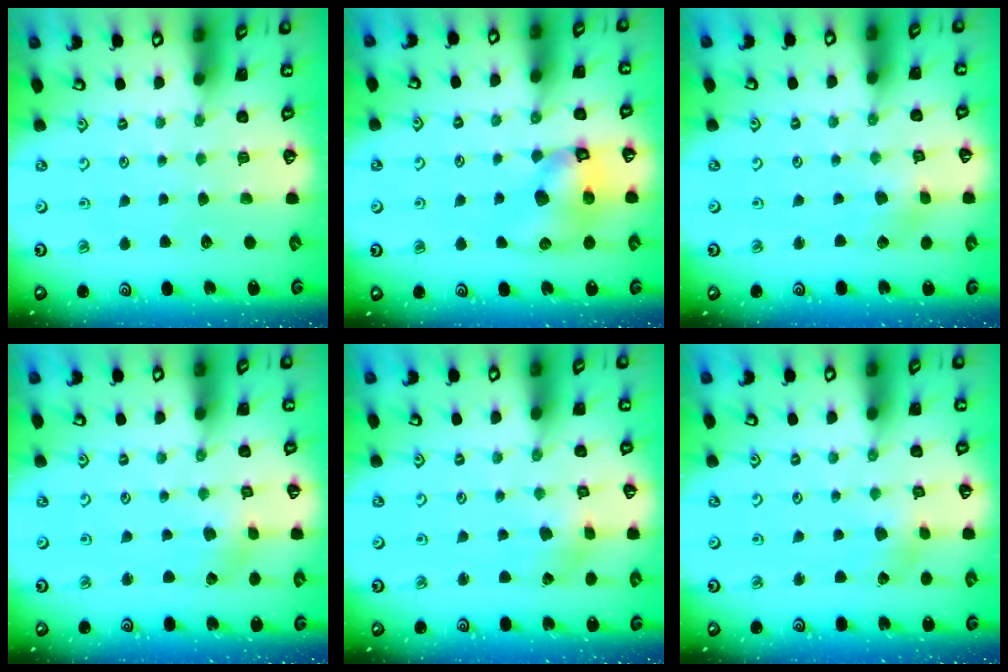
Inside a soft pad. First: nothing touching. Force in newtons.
{"total": 11.0, "press": 10.9, "slide": 1.7}
{"total": 2.9, "press": 2.9, "slide": 0.2}
{"total": 1.2, "press": 1.1, "slide": 0.2}
{"total": 2.7, "press": 2.6, "slide": 0.3}
{"total": 2.6, "press": 2.6, "slide": 0.4}